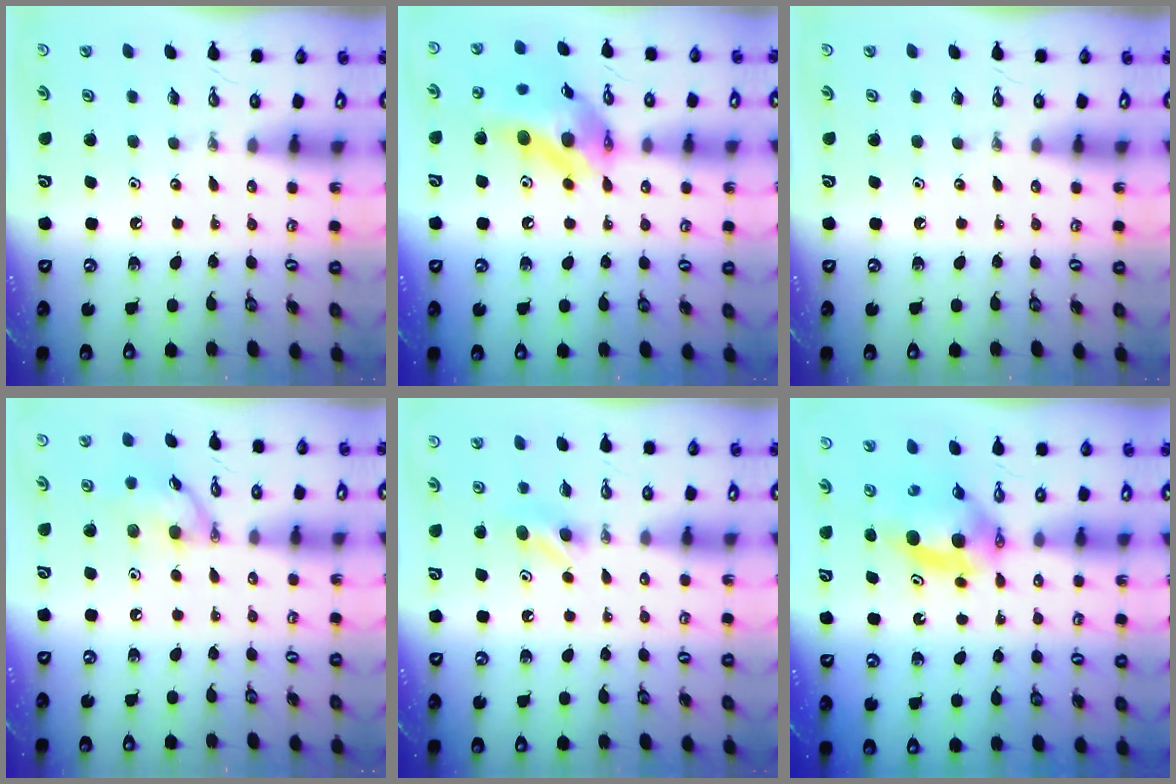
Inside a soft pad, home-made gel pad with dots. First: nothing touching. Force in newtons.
{"total": 15.6, "press": 15.5, "slide": 1.7}
{"total": 0.0}
{"total": 10.9, "press": 10.9, "slide": 0.2}
{"total": 4.4, "press": 4.0, "slide": 1.7}
{"total": 5.5, "press": 5.1, "slide": 1.9}